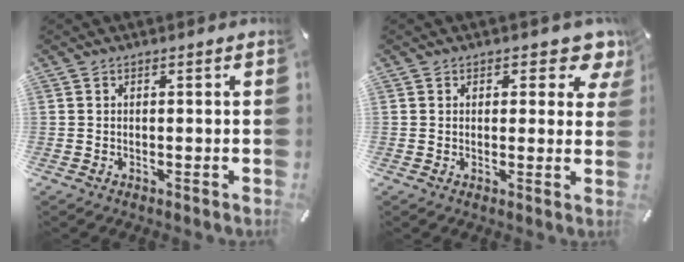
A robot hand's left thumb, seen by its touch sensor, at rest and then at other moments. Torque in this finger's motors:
{"motor_torque": [0.38, -0.18, -0.06, 0.10, -0.06]}